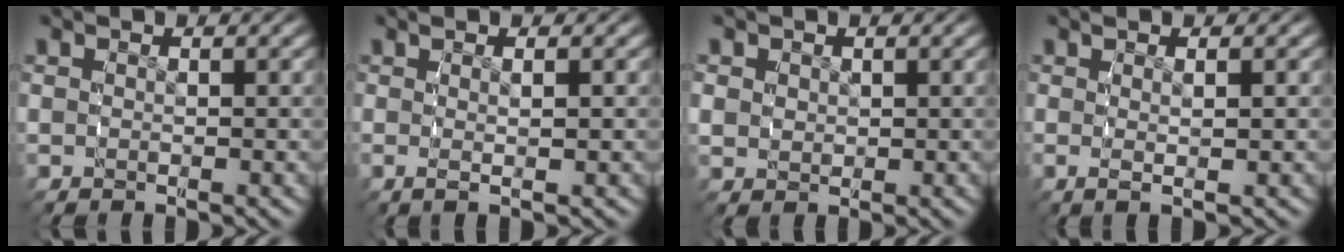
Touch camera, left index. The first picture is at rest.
{"total": 1.9, "force": [0.4, -0.2, 1.8], "torque": [-0.029, -0.001, 0.009]}
{"total": 2.3, "force": [0.3, 2.1, 0.9], "torque": [-0.026, -0.015, 0.019]}
{"total": 1.7, "force": [0.4, -0.3, 1.6], "torque": [-0.026, -0.003, 0.011]}